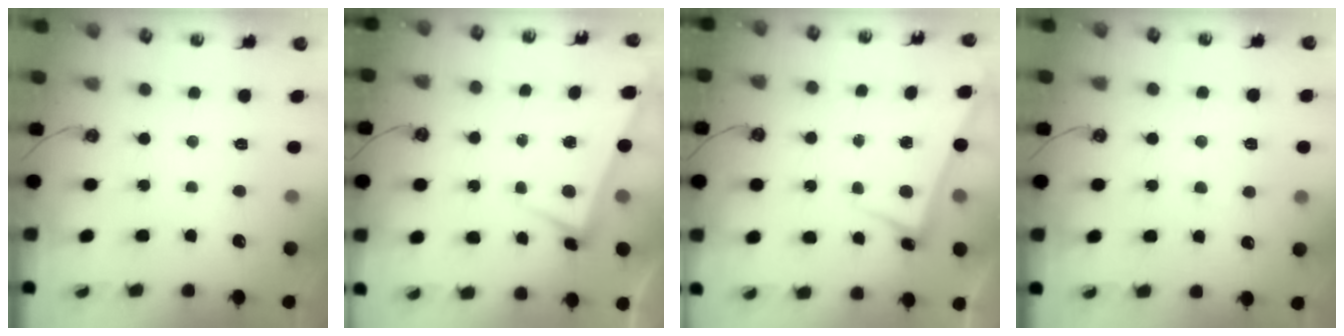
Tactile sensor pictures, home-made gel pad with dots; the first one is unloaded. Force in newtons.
{"total": 3.3, "press": 3.2, "slide": 1.0}
{"total": 2.5, "press": 2.5, "slide": 0.7}
{"total": 2.7, "press": 2.7, "slide": 0.4}